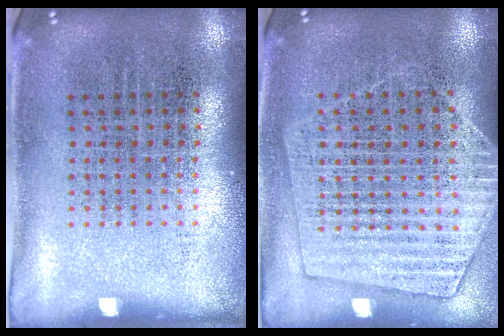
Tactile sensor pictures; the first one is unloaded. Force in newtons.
{"total": 1.4, "press": 1.4, "slide": 0.3}